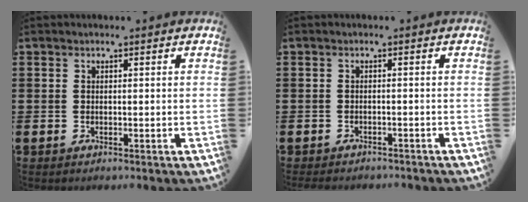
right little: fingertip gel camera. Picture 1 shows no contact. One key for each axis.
{"total": 0.8, "fx": -0.8, "fy": 0.1, "fz": -0.1, "tx": -0.003, "ty": 0.001, "tz": -0.017}